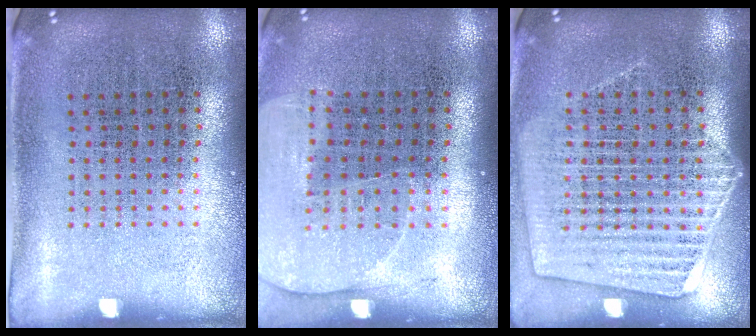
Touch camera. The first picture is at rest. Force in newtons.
{"total": 1.4, "press": 1.3, "slide": 0.5}
{"total": 1.7, "press": 1.6, "slide": 0.7}